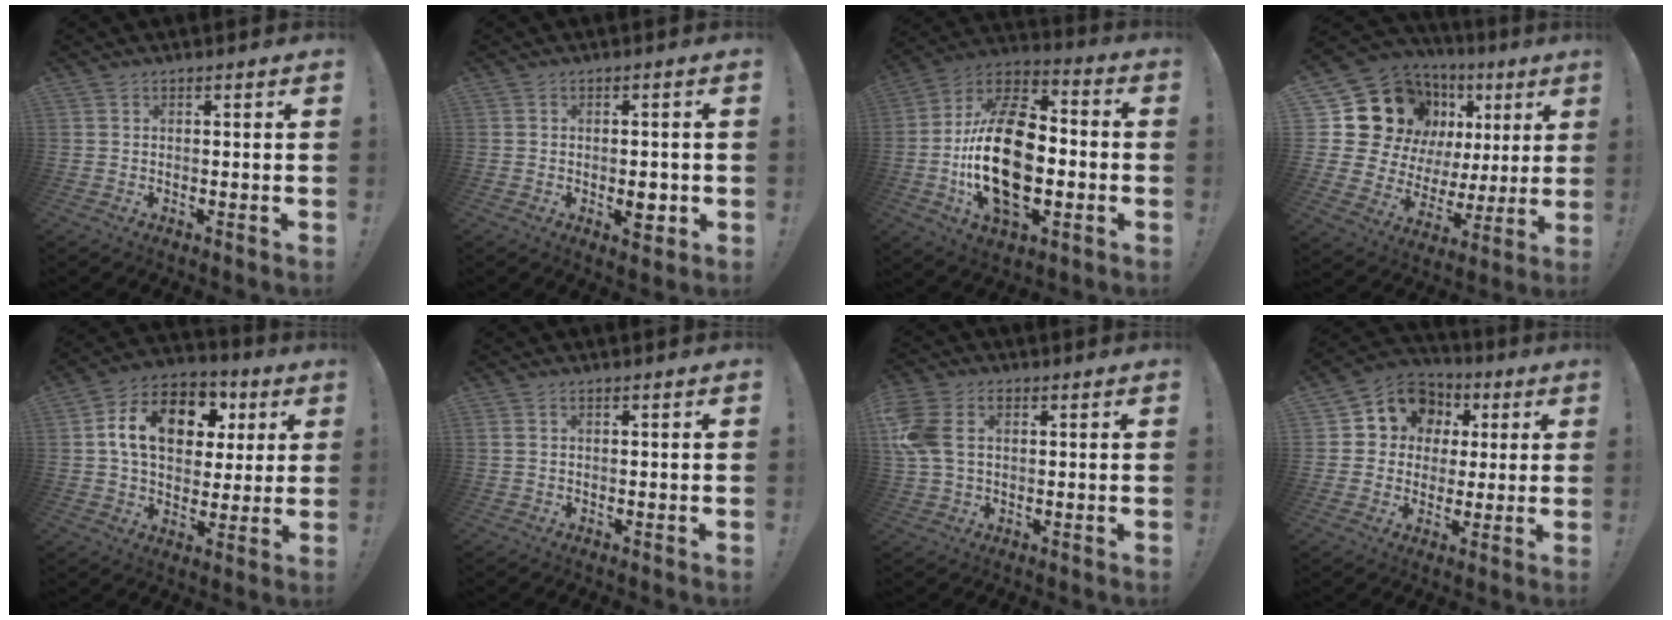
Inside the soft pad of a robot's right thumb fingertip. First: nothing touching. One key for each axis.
{"total": 4.1, "fx": -1.1, "fy": 2.1, "fz": 3.4, "tx": -0.043, "ty": 0.006, "tz": -0.018}
{"total": 26.4, "fx": -3.7, "fy": 15.0, "fz": 21.5, "tx": -0.408, "ty": 0.018, "tz": -0.057}
{"total": 19.8, "fx": 10.0, "fy": 13.7, "fz": 10.2, "tx": -0.164, "ty": -0.069, "tz": 0.215}
{"total": 17.4, "fx": 5.0, "fy": 11.9, "fz": 11.7, "tx": -0.187, "ty": 0.001, "tz": 0.092}
{"total": 1.0, "fx": 0.6, "fy": 0.2, "fz": 0.8, "tx": -0.018, "ty": 0.002, "tz": 0.011}
{"total": 9.5, "fx": 2.6, "fy": 6.1, "fz": 6.8, "tx": -0.152, "ty": -0.006, "tz": 0.050}
{"total": 11.4, "fx": 3.3, "fy": 10.2, "fz": 4.0, "tx": -0.054, "ty": -0.011, "tz": 0.067}